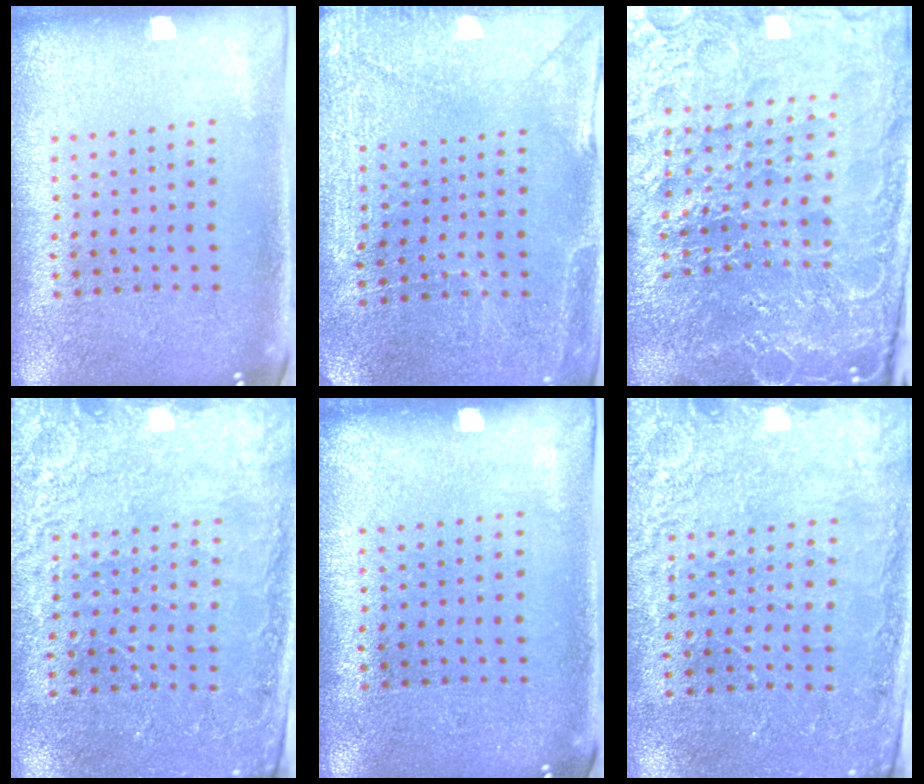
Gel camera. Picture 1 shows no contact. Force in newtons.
{"total": 2.9, "press": 2.8, "slide": 0.7}
{"total": 6.6, "press": 5.9, "slide": 3.0}
{"total": 2.5, "press": 2.5, "slide": 0.5}
{"total": 0.0}
{"total": 2.5, "press": 2.5, "slide": 0.5}